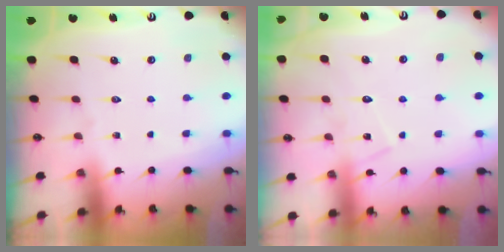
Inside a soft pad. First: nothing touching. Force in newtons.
{"total": 8.7, "press": 8.7, "slide": 0.5}